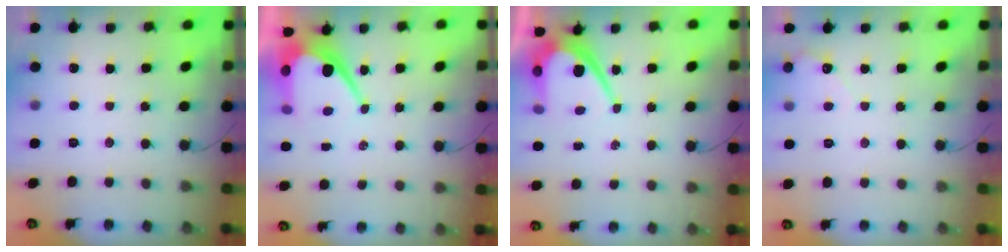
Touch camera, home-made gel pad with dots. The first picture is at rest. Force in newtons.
{"total": 10.3, "press": 10.3, "slide": 0.5}
{"total": 9.3, "press": 9.3, "slide": 0.7}
{"total": 2.2, "press": 2.2, "slide": 0.1}